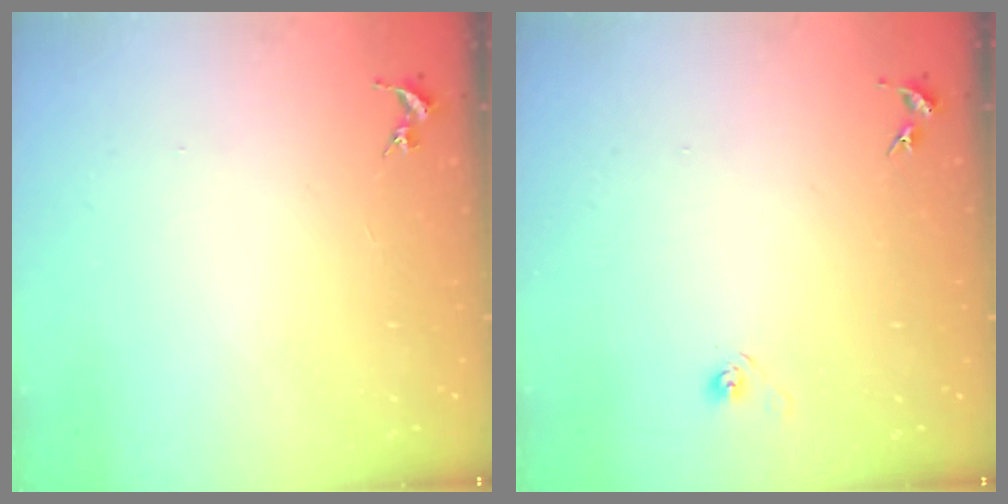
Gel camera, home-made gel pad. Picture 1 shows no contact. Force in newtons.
{"total": 3.3, "press": 3.0, "slide": 1.2}